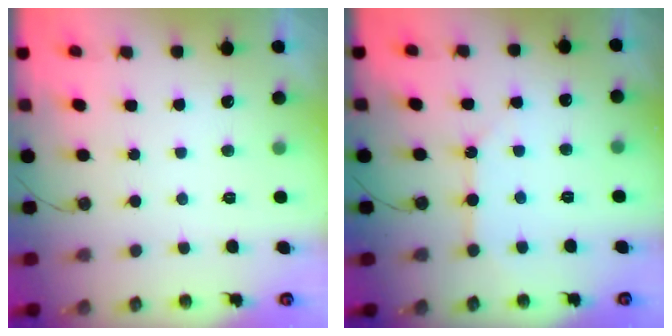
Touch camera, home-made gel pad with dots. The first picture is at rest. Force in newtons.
{"total": 4.6, "press": 4.5, "slide": 0.4}